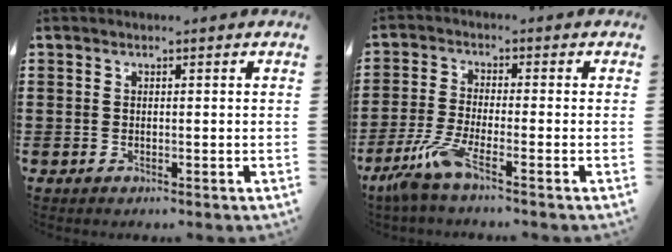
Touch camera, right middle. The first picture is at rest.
{"total": 5.7, "force": [-3.7, 0.5, 4.3], "torque": [-0.112, -0.020, -0.077]}